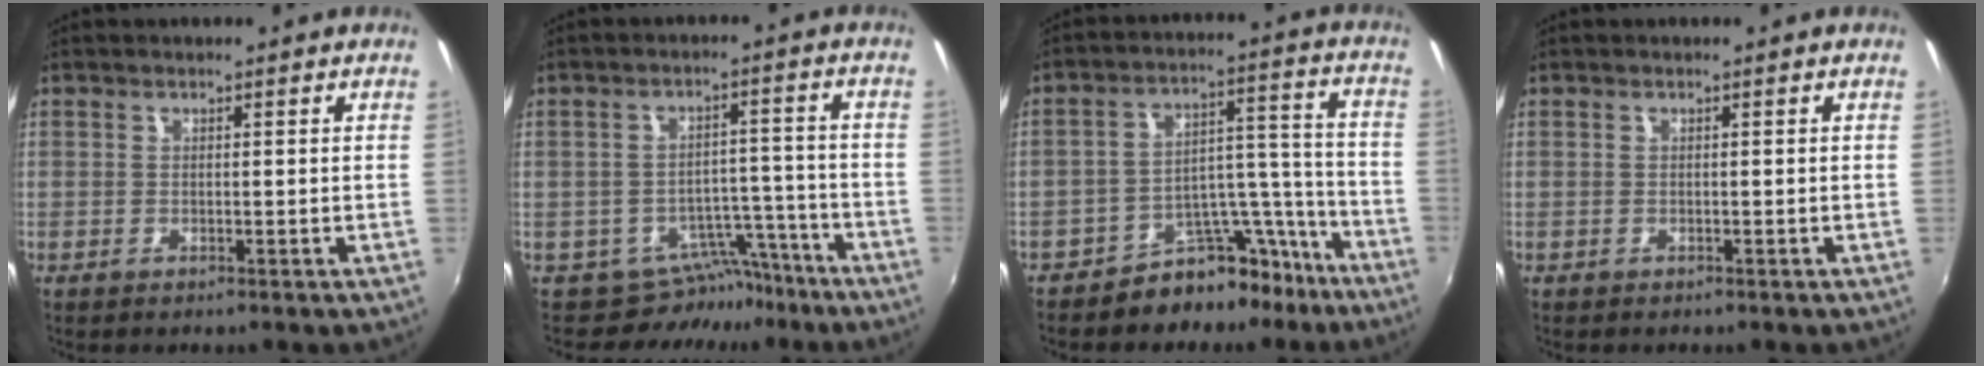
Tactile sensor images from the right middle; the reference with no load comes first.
{"total": 6.5, "force": [-5.6, 3.3, 0.4], "torque": [0.001, 0.027, -0.076]}
{"total": 11.7, "force": [-9.8, 5.7, 3.1], "torque": [-0.031, 0.060, -0.142]}
{"total": 0.0}